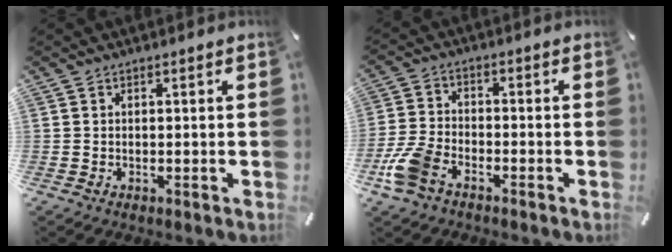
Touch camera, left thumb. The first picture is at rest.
{"total": 8.1, "force": [-4.9, 4.3, 4.8], "torque": [-0.115, 0.012, -0.094]}